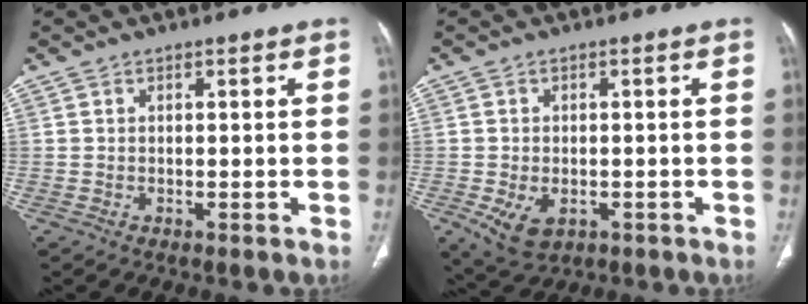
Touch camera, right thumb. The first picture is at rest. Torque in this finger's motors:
{"motor_torque": [2.84, 0.43, 0.39, -1.25, 0.01]}